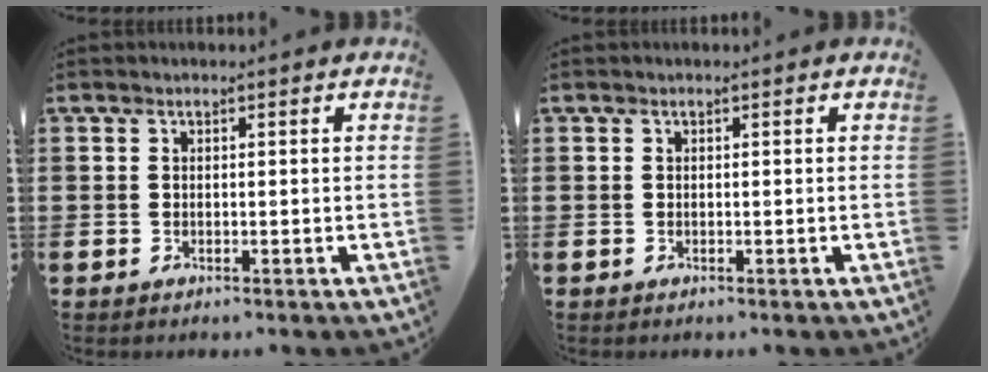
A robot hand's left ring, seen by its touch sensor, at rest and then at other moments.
{"total": 0.0}